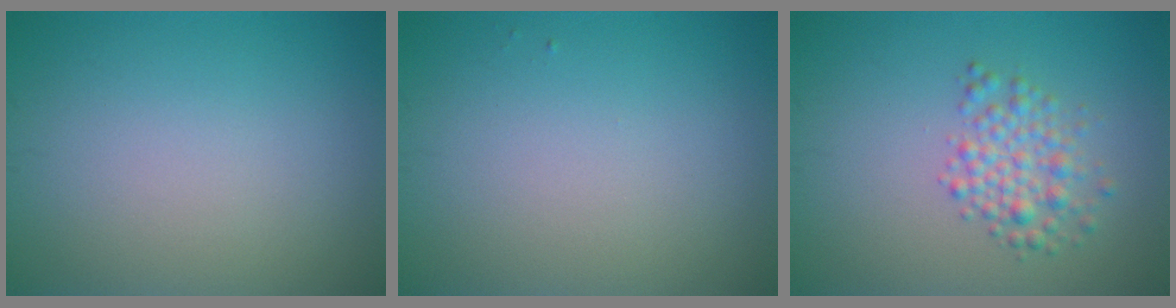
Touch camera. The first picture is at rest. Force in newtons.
{"total": 0.0}
{"total": 2.9, "press": 2.9, "slide": 0.1}